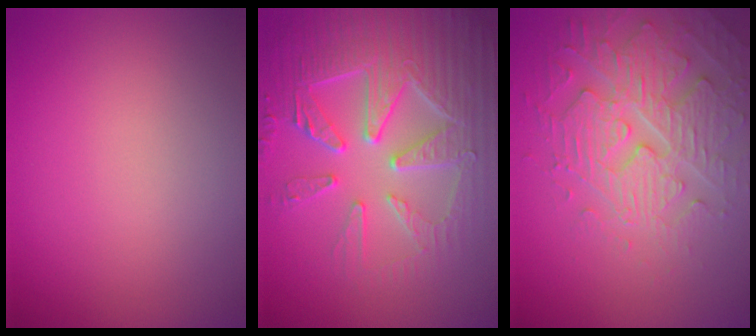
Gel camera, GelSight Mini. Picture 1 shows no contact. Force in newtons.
{"total": 8.0, "press": 6.3, "slide": 4.9}
{"total": 4.5, "press": 4.5, "slide": 0.4}